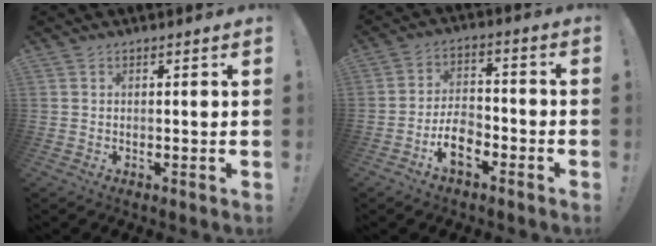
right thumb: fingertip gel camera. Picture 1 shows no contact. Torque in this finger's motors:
{"motor_torque": [1.27, 0.63, 0.55, -0.64, 0.02]}